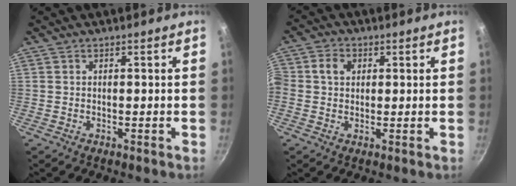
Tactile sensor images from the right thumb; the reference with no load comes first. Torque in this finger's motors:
{"motor_torque": [0.21, 1.73, 0.48, -0.27, 0.43]}